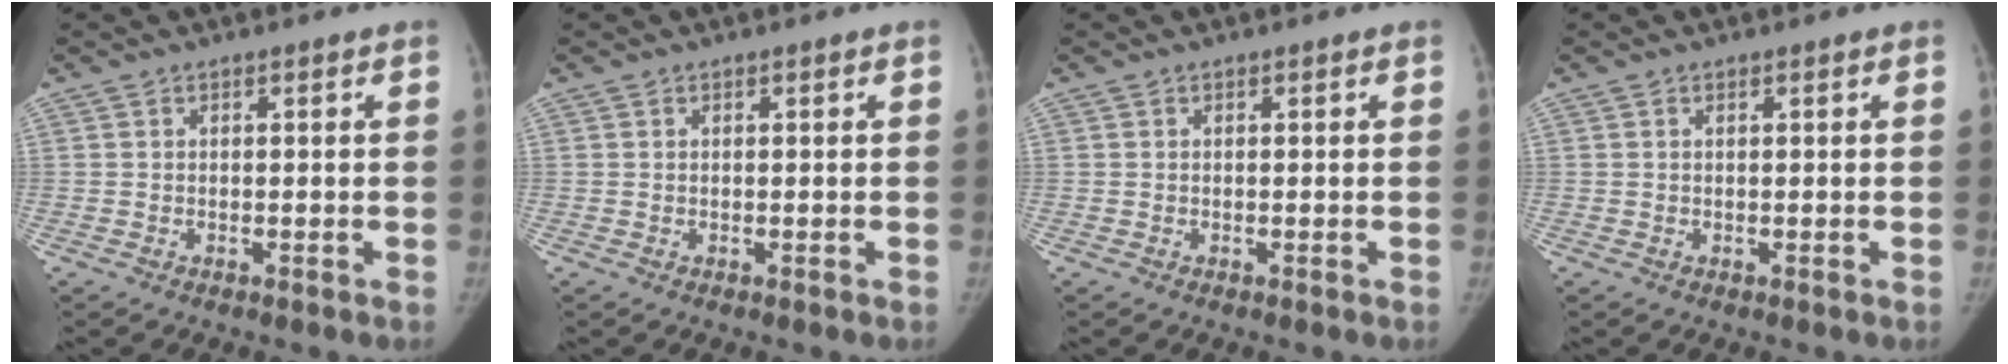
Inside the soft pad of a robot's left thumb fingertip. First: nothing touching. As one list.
[{"total": 0.0}, {"total": 0.0}, {"total": 0.0}]